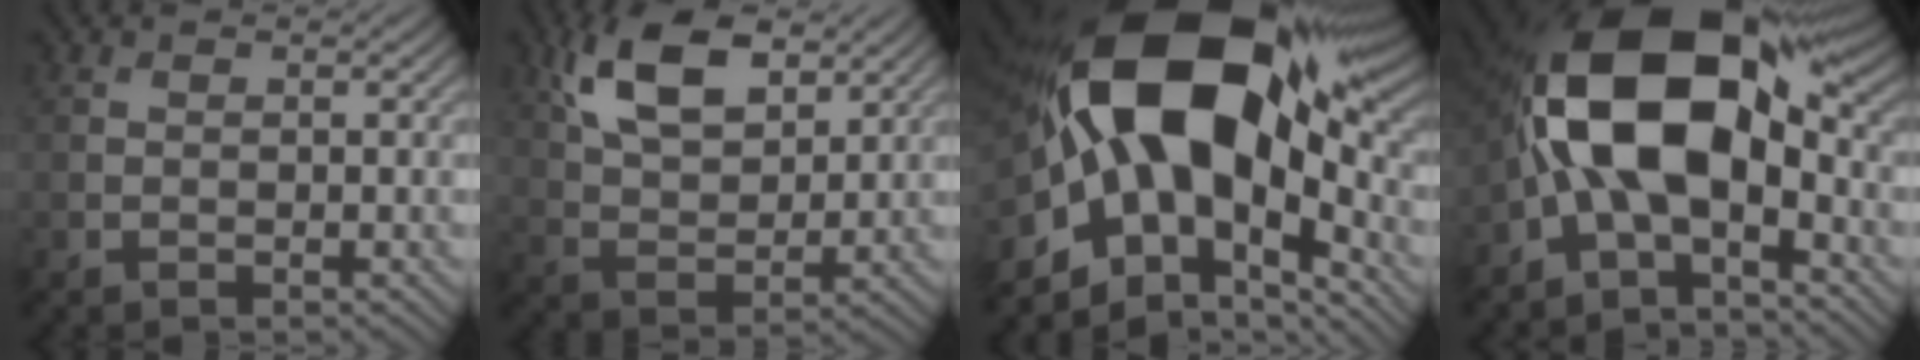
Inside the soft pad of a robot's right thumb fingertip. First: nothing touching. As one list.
[{"total": 10.0, "force": [5.2, 5.0, 6.9], "torque": [-0.154, 0.006, 0.102]}, {"total": 20.8, "force": [1.3, 12.0, 16.9], "torque": [-0.347, 0.003, 0.028]}, {"total": 16.3, "force": [-0.8, 8.5, 13.9], "torque": [-0.254, 0.016, -0.032]}]